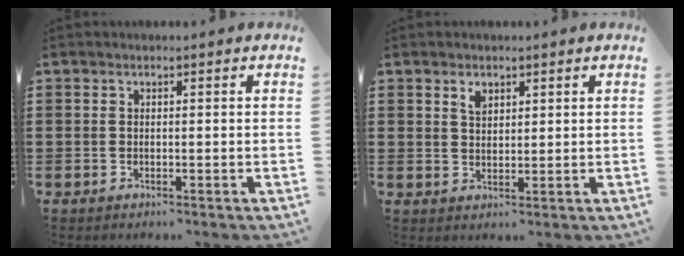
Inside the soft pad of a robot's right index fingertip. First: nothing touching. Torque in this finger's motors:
{"motor_torque": [0.06, -0.06, 0.04, 0.05]}